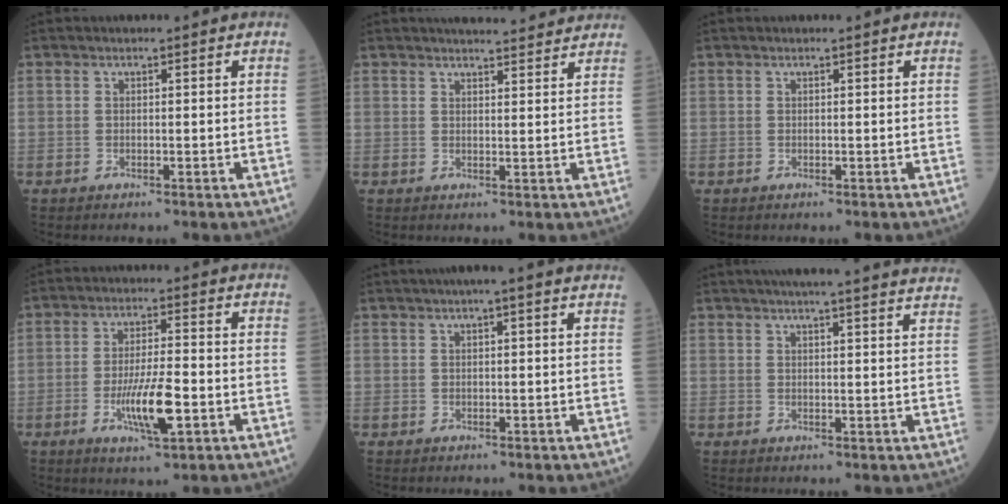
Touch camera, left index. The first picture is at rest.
{"total": 7.8, "force": [7.3, 1.1, 2.4], "torque": [-0.031, 0.010, 0.085]}
{"total": 0.0}
{"total": 8.0, "force": [-2.6, 1.2, 7.4], "torque": [-0.143, -0.011, -0.044]}
{"total": 4.5, "force": [3.4, -0.1, 3.0], "torque": [-0.045, 0.025, 0.043]}
{"total": 21.1, "force": [19.4, 0.3, 8.4], "torque": [-0.120, -0.006, 0.230]}